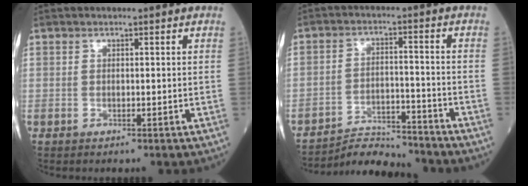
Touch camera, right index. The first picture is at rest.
{"total": 8.7, "force": [-8.7, 0.2, 0.2], "torque": [-0.007, 0.008, -0.150]}